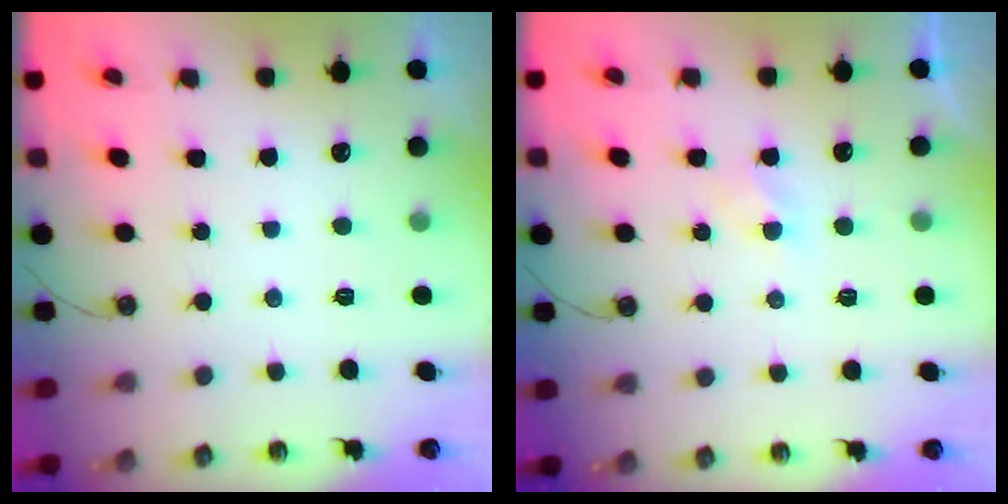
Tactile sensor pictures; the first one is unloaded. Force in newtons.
{"total": 2.8, "press": 2.7, "slide": 0.6}